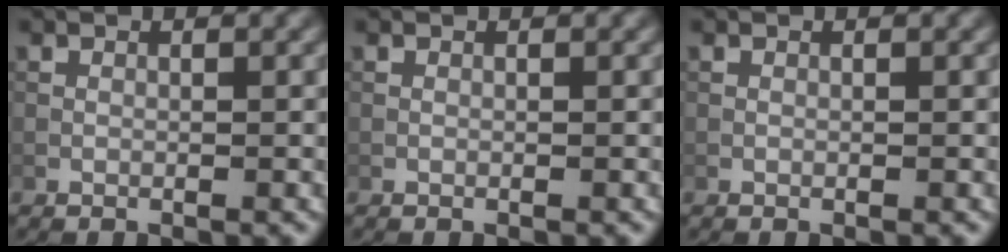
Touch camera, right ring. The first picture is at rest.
{"total": 0.0}
{"total": 0.0}